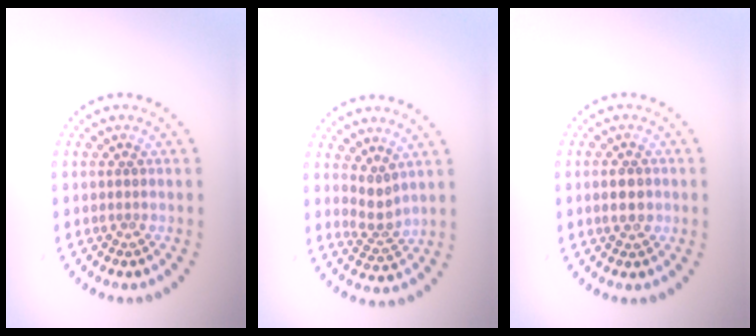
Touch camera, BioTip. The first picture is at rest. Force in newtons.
{"total": 2.2, "press": 1.5, "slide": 1.6}
{"total": 2.4, "press": 2.4, "slide": 0.0}